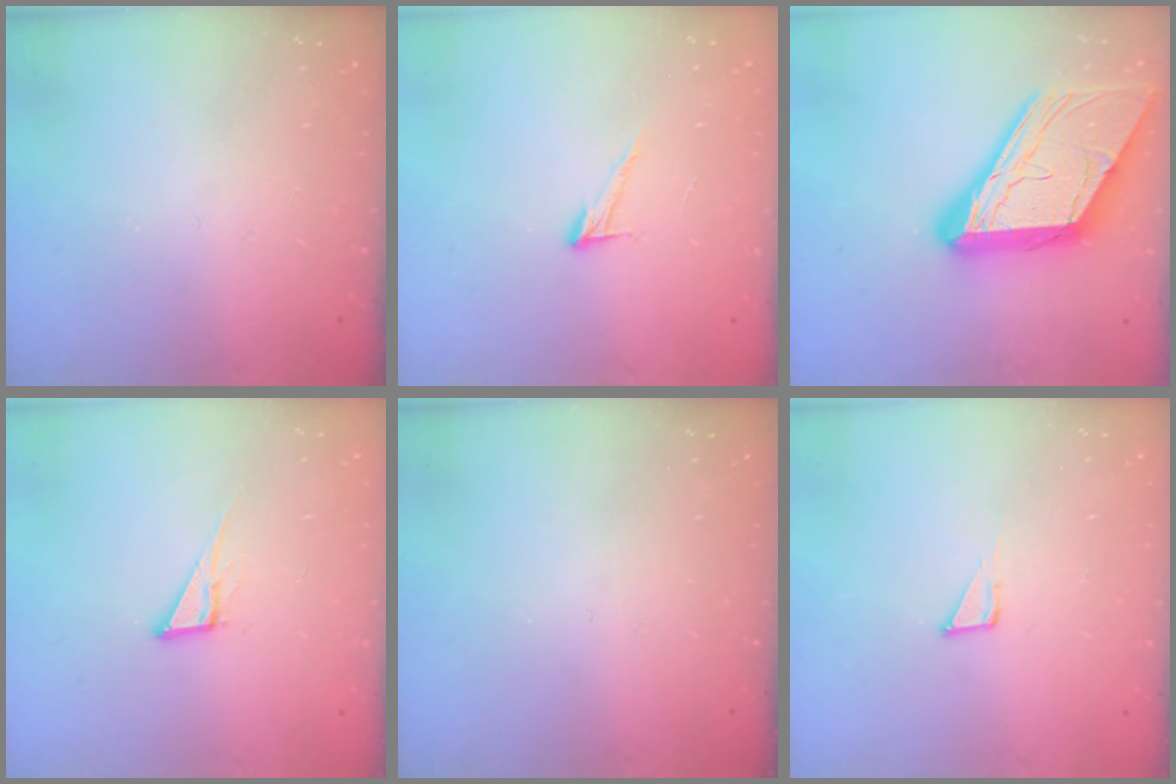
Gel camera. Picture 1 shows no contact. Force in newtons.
{"total": 7.1, "press": 7.0, "slide": 0.4}
{"total": 23.0, "press": 22.9, "slide": 2.4}
{"total": 6.0, "press": 6.0, "slide": 0.4}
{"total": 0.0}
{"total": 2.7, "press": 2.7, "slide": 0.2}